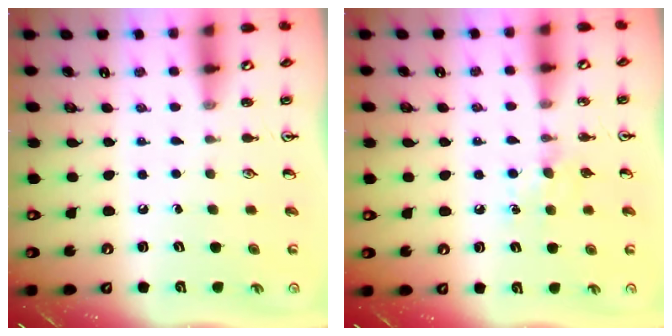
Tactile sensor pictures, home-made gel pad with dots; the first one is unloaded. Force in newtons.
{"total": 5.7, "press": 5.7, "slide": 0.6}